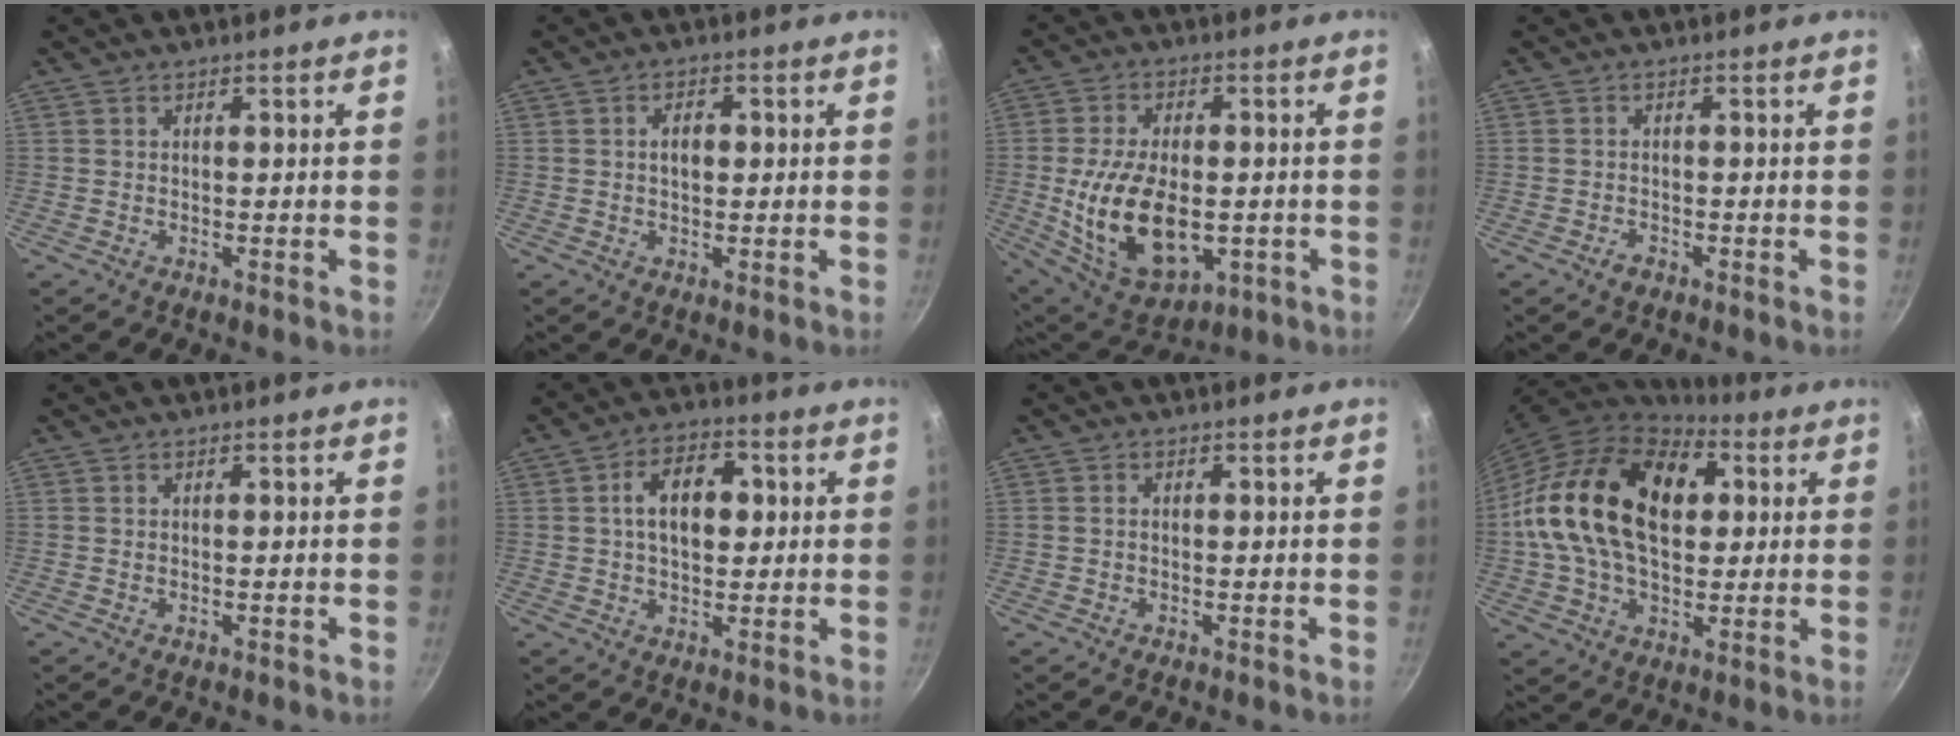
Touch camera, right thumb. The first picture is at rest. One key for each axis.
{"total": 3.5, "fx": 0.4, "fy": 2.2, "fz": 2.7, "tx": -0.033, "ty": 0.007, "tz": 0.003}
{"total": 18.7, "fx": -2.7, "fy": 10.8, "fz": 15.1, "tx": -0.255, "ty": -0.001, "tz": -0.028}
{"total": 1.8, "fx": -1.1, "fy": 1.1, "fz": 0.9, "tx": -0.015, "ty": 0.010, "tz": -0.020}
{"total": 0.0}
{"total": 10.4, "fx": 1.7, "fy": 6.6, "fz": 7.8, "tx": -0.101, "ty": 0.011, "tz": 0.019}
{"total": 0.9, "fx": -0.1, "fy": 0.7, "fz": 0.6, "tx": -0.010, "ty": 0.004, "tz": -0.002}
{"total": 26.0, "fx": 4.3, "fy": 16.7, "fz": 19.5, "tx": -0.329, "ty": 0.026, "tz": 0.062}